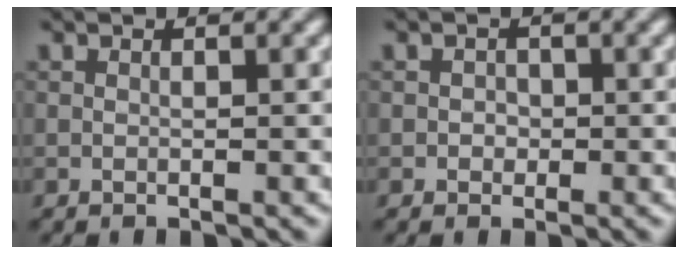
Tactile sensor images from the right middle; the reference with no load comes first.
{"total": 0.9, "force": [-0.1, 0.9, 0.3], "torque": [0.002, -0.001, -0.004]}